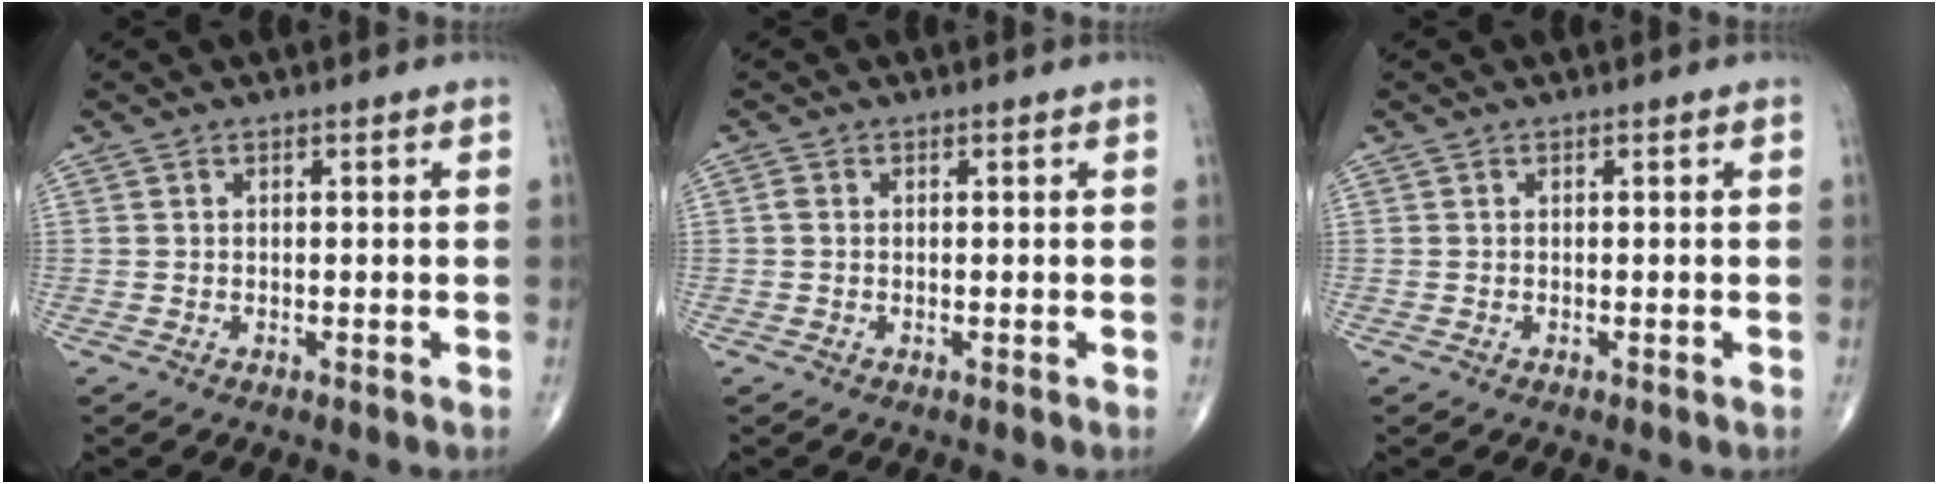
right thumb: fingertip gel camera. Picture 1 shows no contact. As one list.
[{"total": 0.8, "force": [0.0, 0.7, 0.5], "torque": [-0.009, 0.000, -0.003]}, {"total": 0.0}]